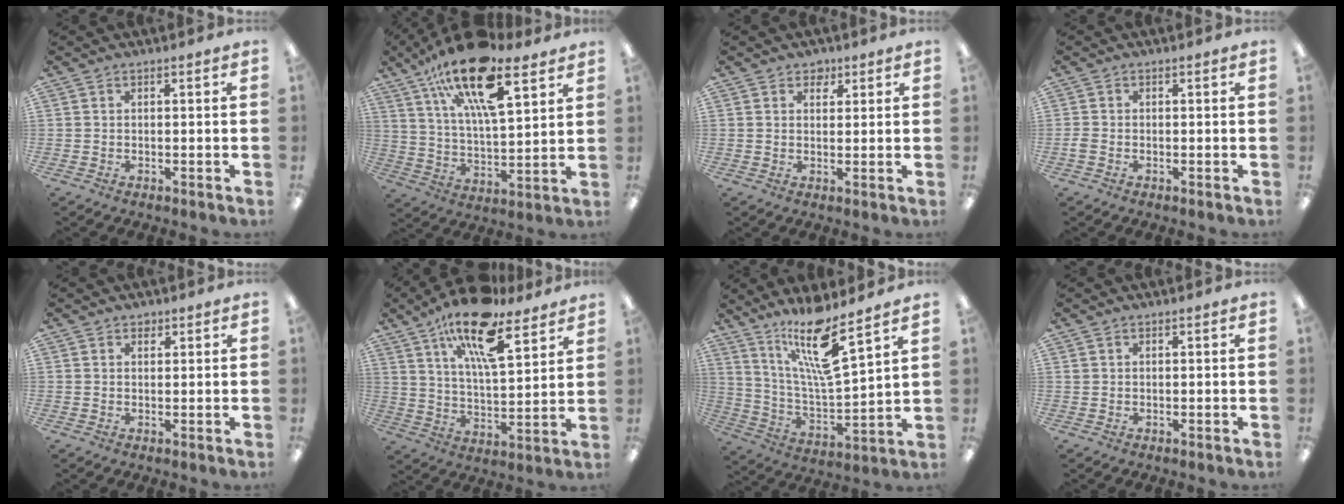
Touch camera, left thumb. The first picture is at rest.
{"total": 21.2, "force": [13.2, 7.6, 14.7], "torque": [-0.244, -0.066, 0.221]}
{"total": 2.6, "force": [1.9, 1.8, 0.5], "torque": [0.003, -0.005, 0.033]}
{"total": 1.1, "force": [-0.4, 0.7, 0.8], "torque": [-0.014, 0.000, -0.006]}
{"total": 1.5, "force": [1.2, 0.9, 0.3], "torque": [0.002, -0.003, 0.021]}
{"total": 18.3, "force": [12.7, 6.1, 11.6], "torque": [-0.197, -0.068, 0.213]}
{"total": 16.3, "force": [11.8, 2.9, 10.8], "torque": [-0.208, -0.071, 0.197]}
{"total": 0.7, "force": [0.5, 0.5, 0.1], "torque": [-0.002, 0.001, 0.010]}